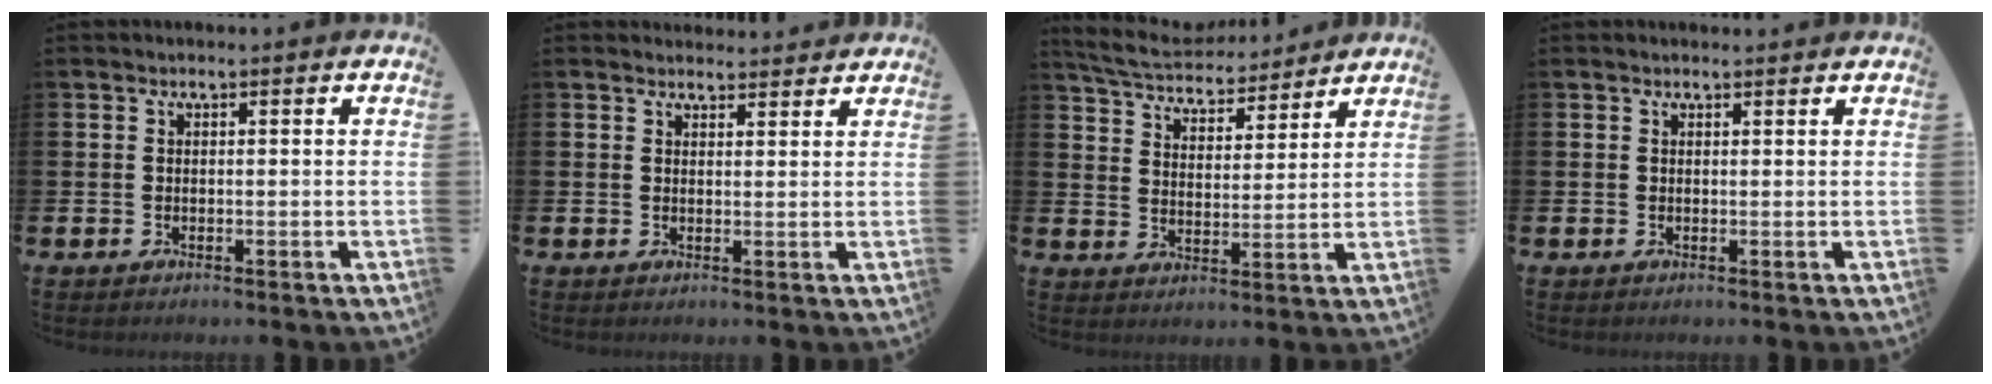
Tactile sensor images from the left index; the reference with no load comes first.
{"total": 2.3, "force": [2.3, 0.5, -0.2], "torque": [0.010, -0.013, 0.040]}
{"total": 6.4, "force": [6.1, 1.3, 1.1], "torque": [-0.055, -0.035, 0.110]}
{"total": 0.6, "force": [0.6, 0.1, 0.2], "torque": [0.006, -0.003, 0.009]}